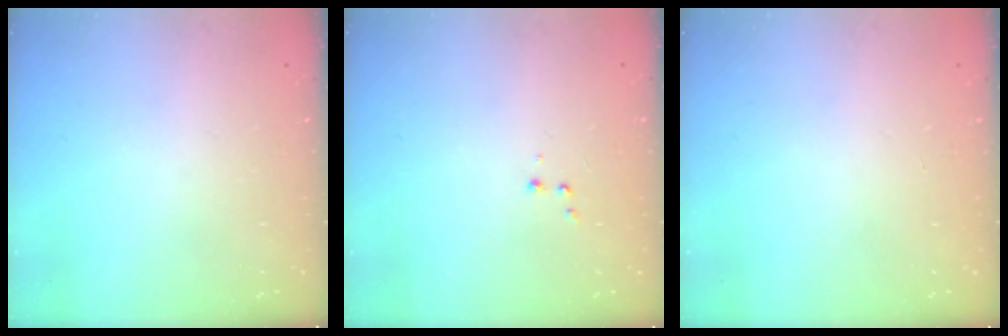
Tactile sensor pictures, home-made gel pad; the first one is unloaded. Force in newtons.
{"total": 2.6, "press": 2.5, "slide": 0.6}
{"total": 0.0}